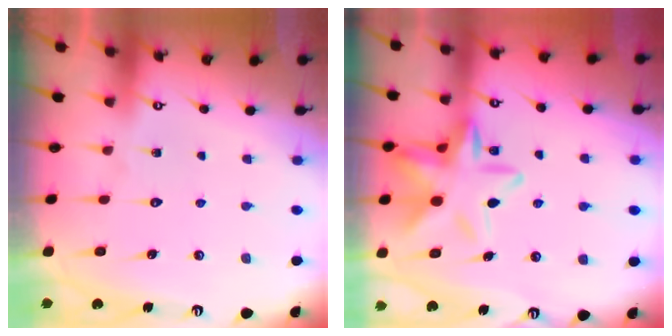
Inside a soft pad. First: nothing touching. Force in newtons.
{"total": 13.7, "press": 13.6, "slide": 1.3}